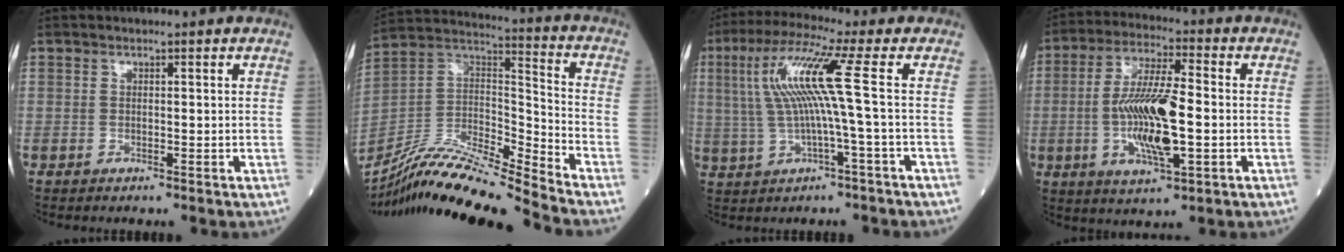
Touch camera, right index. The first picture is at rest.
{"total": 19.1, "force": [-17.5, -1.3, 7.7], "torque": [-0.152, 0.015, -0.320]}
{"total": 9.8, "force": [1.2, -1.1, 9.6], "torque": [-0.198, 0.021, 0.027]}
{"total": 12.8, "force": [-1.7, 2.5, 12.4], "torque": [-0.241, -0.001, -0.028]}